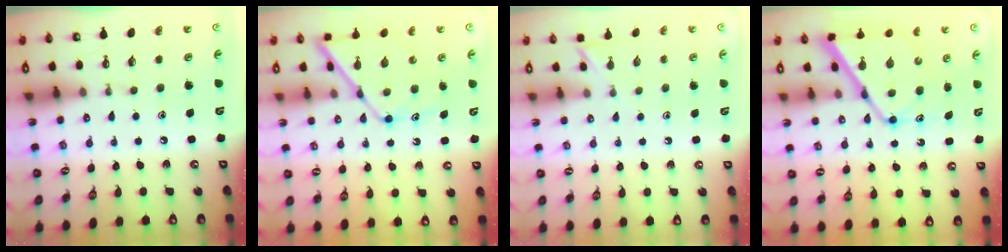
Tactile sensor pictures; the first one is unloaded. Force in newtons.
{"total": 12.3, "press": 12.3, "slide": 1.1}
{"total": 3.8, "press": 3.8, "slide": 0.5}
{"total": 14.0, "press": 14.0, "slide": 1.1}